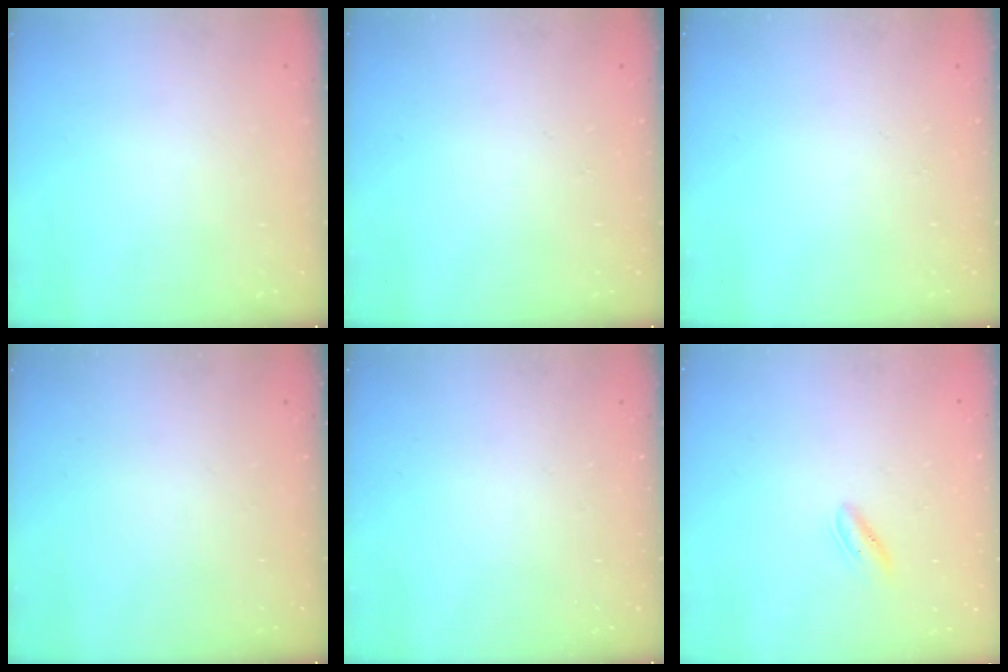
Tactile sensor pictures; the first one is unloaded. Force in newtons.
{"total": 0.0}
{"total": 0.0}
{"total": 0.0}
{"total": 0.0}
{"total": 1.3, "press": 1.1, "slide": 0.6}